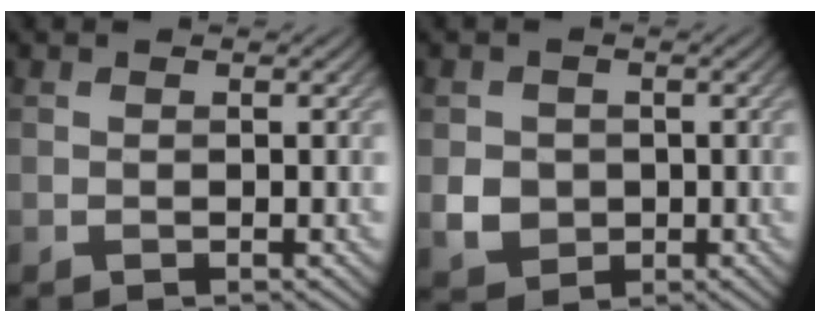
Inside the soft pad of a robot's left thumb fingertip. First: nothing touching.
{"total": 3.8, "force": [-0.3, 3.5, 1.5], "torque": [-0.035, -0.007, -0.008]}